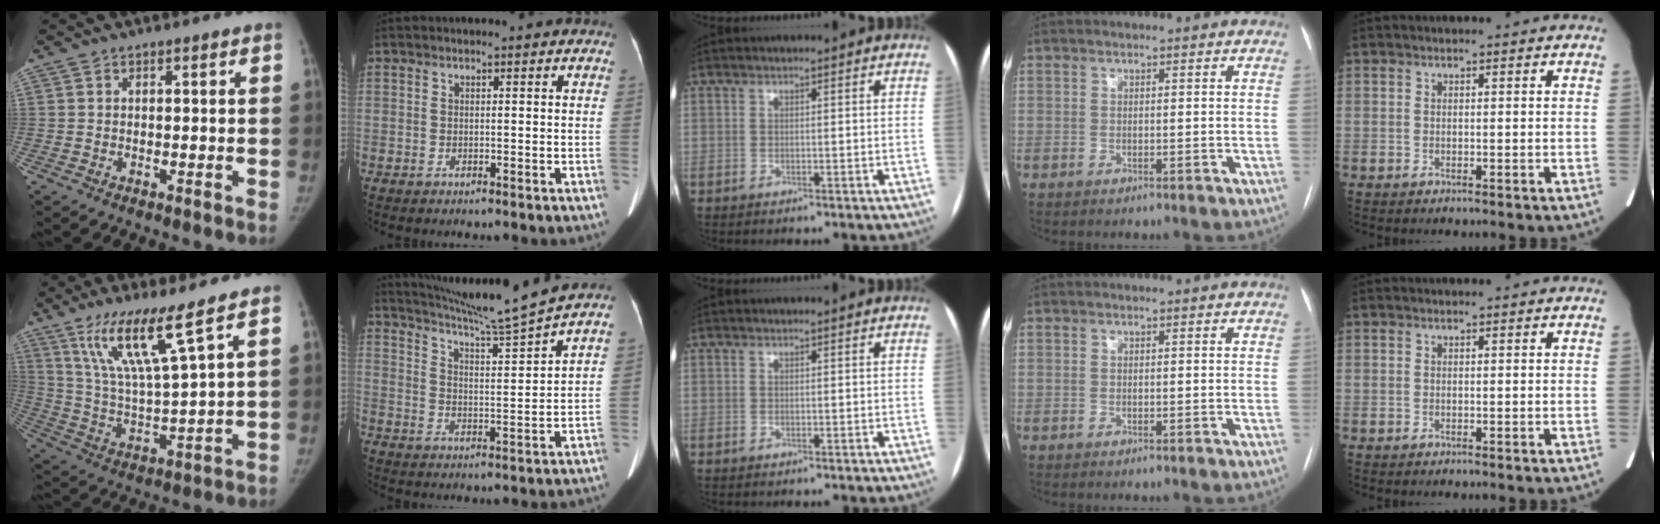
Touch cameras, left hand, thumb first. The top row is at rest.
{"thumb": {"total": 12.4, "force": [8.0, 0.2, 9.5], "torque": [-0.182, -0.050, 0.166]}, "index": {"total": 10.9, "force": [10.0, -3.1, 3.1], "torque": [-0.064, -0.038, 0.170]}}